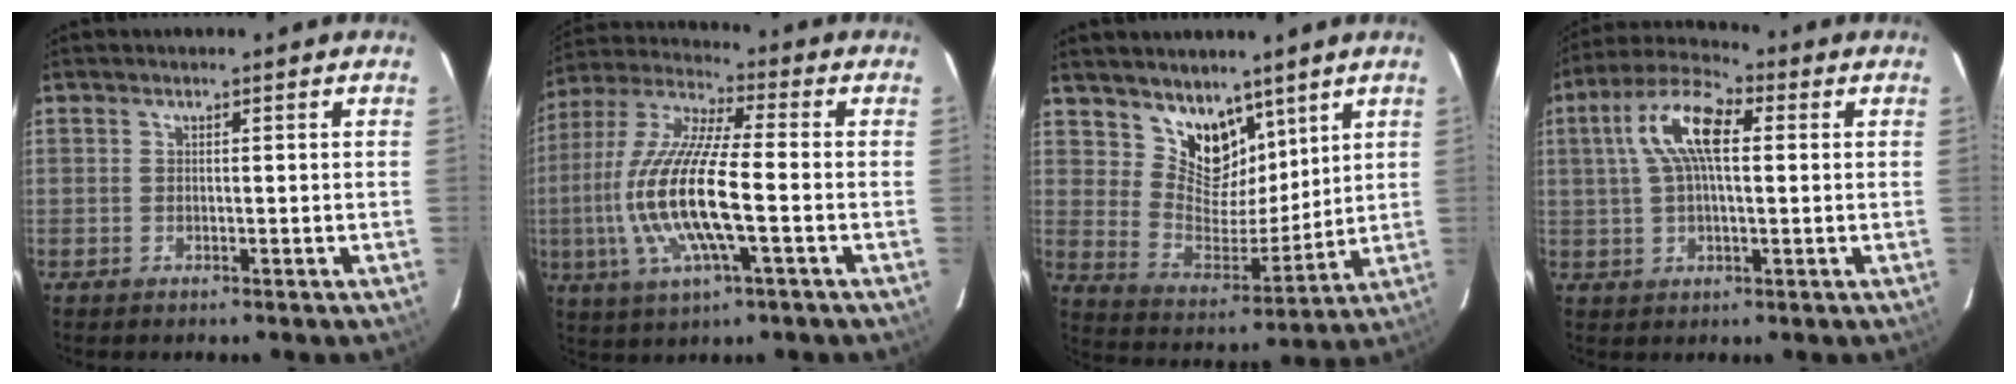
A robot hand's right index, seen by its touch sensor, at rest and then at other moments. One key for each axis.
{"total": 17.6, "fx": -3.2, "fy": 3.8, "fz": 16.9, "tx": -0.343, "ty": -0.010, "tz": -0.063}
{"total": 10.8, "fx": 7.7, "fy": 6.3, "fz": 4.2, "tx": -0.068, "ty": -0.014, "tz": 0.149}
{"total": 10.6, "fx": 2.4, "fy": 4.1, "fz": 9.5, "tx": -0.186, "ty": 0.027, "tz": 0.038}